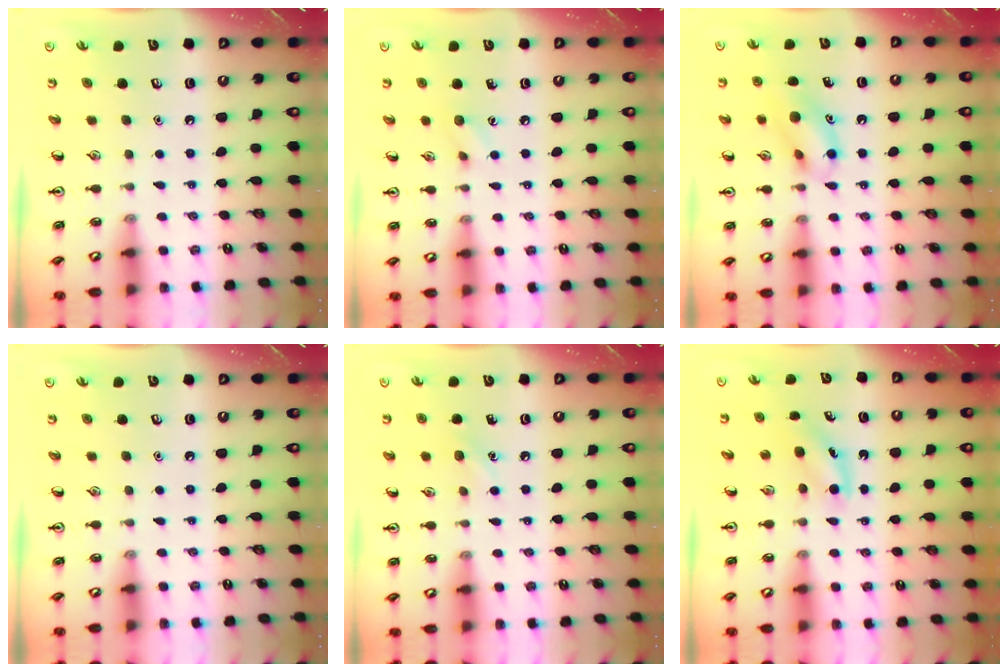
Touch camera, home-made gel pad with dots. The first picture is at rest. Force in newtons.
{"total": 4.8, "press": 4.6, "slide": 1.3}
{"total": 11.9, "press": 11.7, "slide": 2.1}
{"total": 0.0}
{"total": 5.7, "press": 5.4, "slide": 1.6}
{"total": 4.2, "press": 3.9, "slide": 1.4}